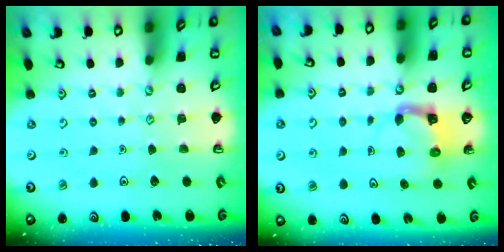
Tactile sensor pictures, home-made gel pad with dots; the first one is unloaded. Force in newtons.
{"total": 4.4, "press": 4.4, "slide": 0.3}